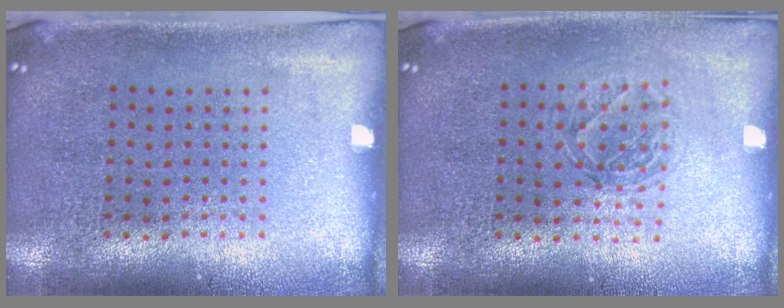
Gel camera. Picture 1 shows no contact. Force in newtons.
{"total": 1.2, "press": 1.1, "slide": 0.6}